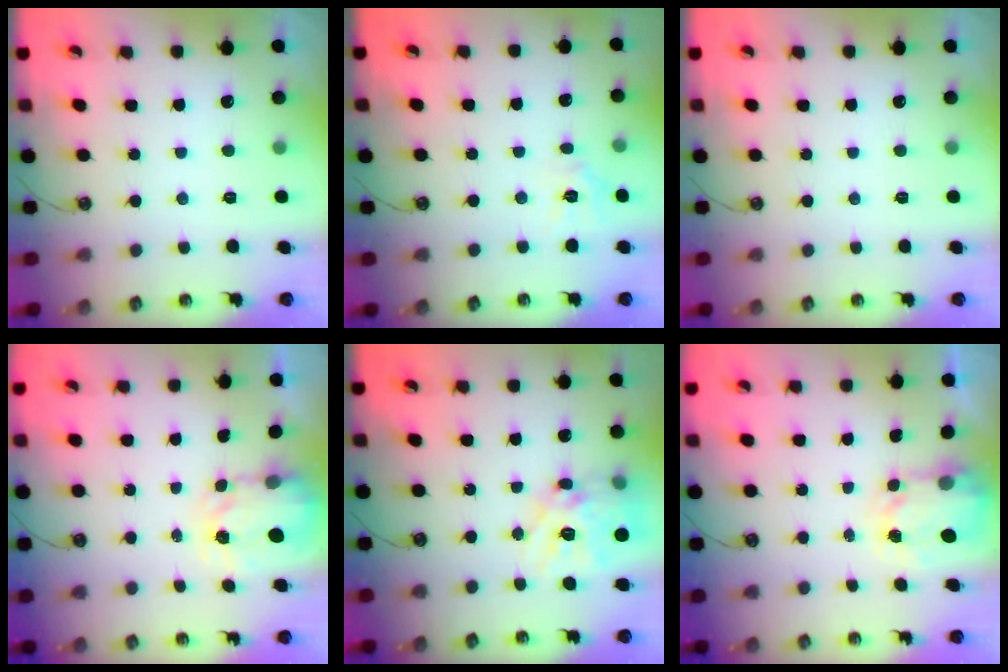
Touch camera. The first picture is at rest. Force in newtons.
{"total": 4.7, "press": 4.7, "slide": 0.4}
{"total": 0.0}
{"total": 3.5, "press": 3.5, "slide": 0.4}
{"total": 16.8, "press": 16.8, "slide": 1.3}
{"total": 4.4, "press": 4.4, "slide": 0.2}